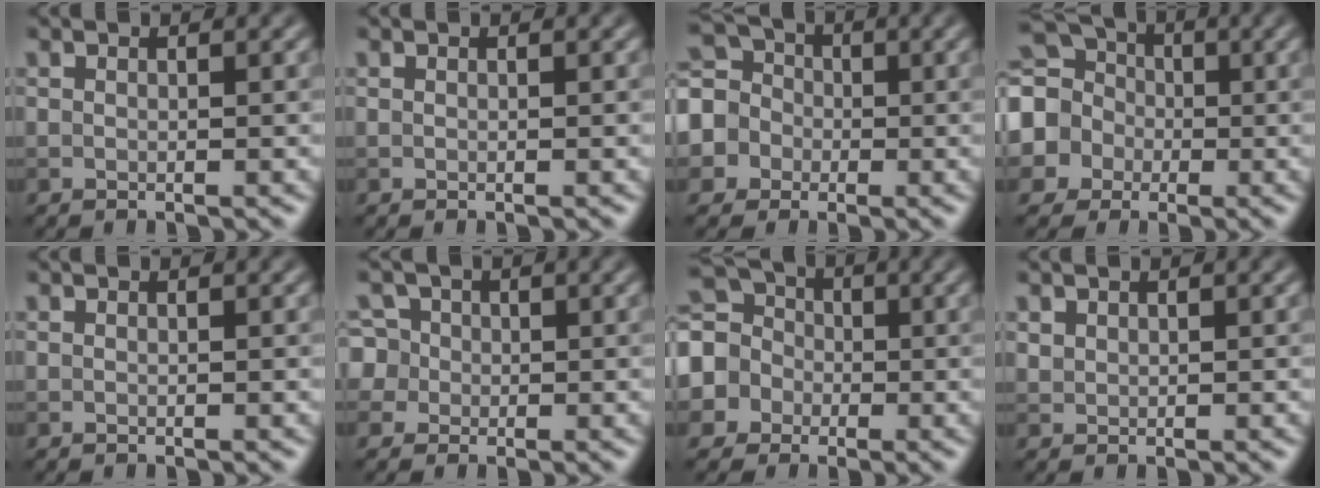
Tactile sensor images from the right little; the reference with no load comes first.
{"total": 0.0}
{"total": 5.6, "force": [-0.5, 5.3, 1.7], "torque": [-0.042, 0.023, -0.039]}
{"total": 10.9, "force": [0.3, 10.0, 4.3], "torque": [-0.126, 0.021, -0.032]}
{"total": 0.0}
{"total": 4.9, "force": [0.9, 4.6, 1.6], "torque": [-0.027, 0.044, -0.007]}
{"total": 7.3, "force": [-0.2, 6.8, 2.8], "torque": [-0.077, 0.021, -0.044]}
{"total": 0.8, "force": [0.6, 0.6, 0.1], "torque": [-0.003, -0.002, 0.016]}